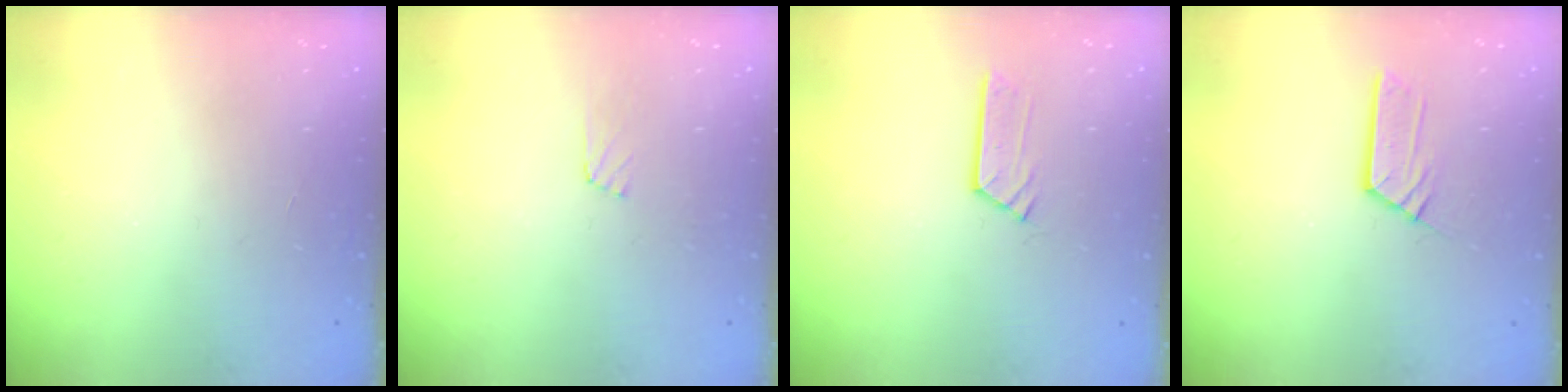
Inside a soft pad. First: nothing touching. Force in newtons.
{"total": 7.1, "press": 7.0, "slide": 0.5}
{"total": 3.6, "press": 3.6, "slide": 0.3}
{"total": 4.7, "press": 4.7, "slide": 0.1}